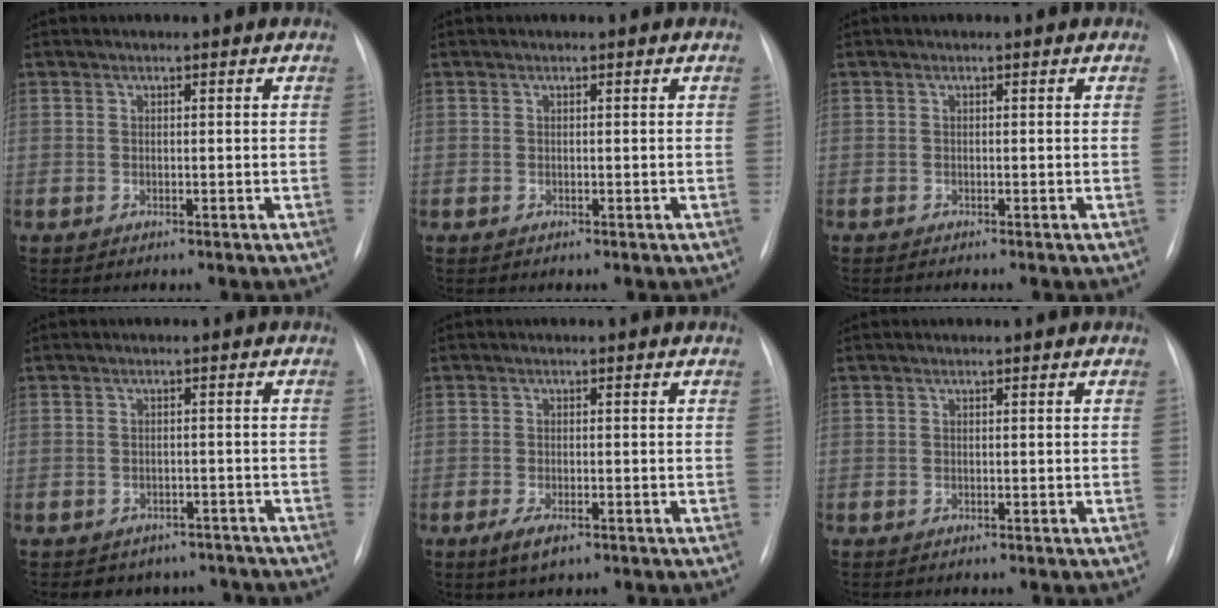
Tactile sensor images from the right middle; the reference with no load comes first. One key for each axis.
{"total": 0.0}
{"total": 0.5, "fx": -0.4, "fy": -0.1, "fz": 0.2, "tx": 0.001, "ty": -0.001, "tz": -0.008}
{"total": 6.4, "fx": -5.4, "fy": 3.4, "fz": 0.2, "tx": 0.012, "ty": 0.019, "tz": -0.058}
{"total": 3.0, "fx": -1.7, "fy": 0.9, "fz": 2.3, "tx": -0.051, "ty": -0.005, "tz": -0.028}
{"total": 0.0}